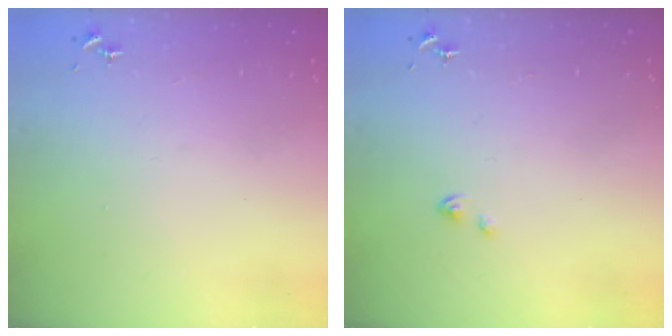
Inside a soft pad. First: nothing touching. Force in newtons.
{"total": 1.1, "press": 1.1, "slide": 0.1}